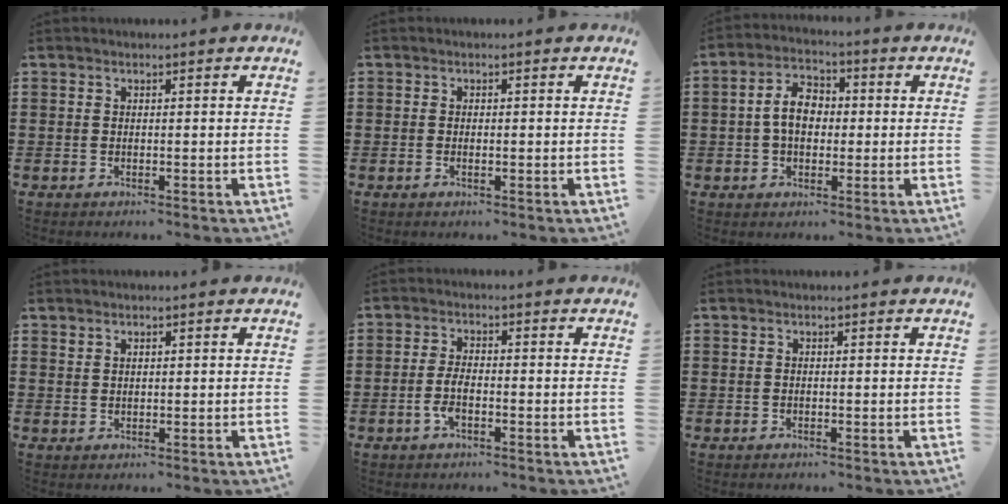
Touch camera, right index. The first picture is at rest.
{"total": 0.9, "force": [-0.2, 0.4, 0.8], "torque": [-0.016, -0.002, -0.003]}
{"total": 6.1, "force": [0.0, 4.0, 4.6], "torque": [-0.101, 0.014, -0.004]}
{"total": 1.1, "force": [0.9, 0.6, 0.3], "torque": [-0.006, 0.002, 0.017]}
{"total": 3.5, "force": [-1.4, 1.3, 2.9], "torque": [-0.073, -0.004, -0.031]}
{"total": 0.0}